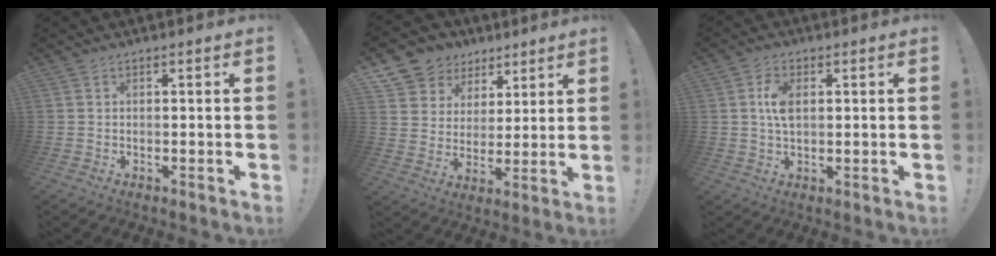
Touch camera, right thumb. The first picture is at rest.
{"total": 9.6, "force": [5.7, 7.6, 1.8], "torque": [-0.028, -0.044, 0.117]}
{"total": 6.1, "force": [1.0, 3.4, 4.9], "torque": [-0.089, 0.001, 0.014]}